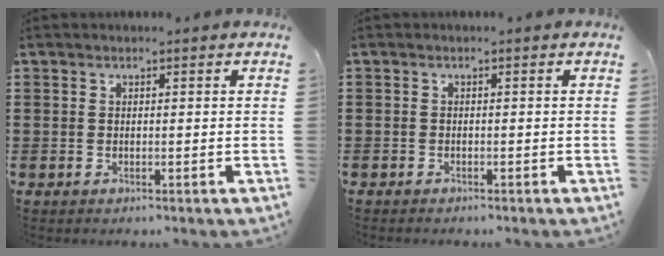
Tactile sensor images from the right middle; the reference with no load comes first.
{"total": 0.6, "force": [-0.6, 0.1, 0.1], "torque": [-0.002, 0.000, -0.012]}